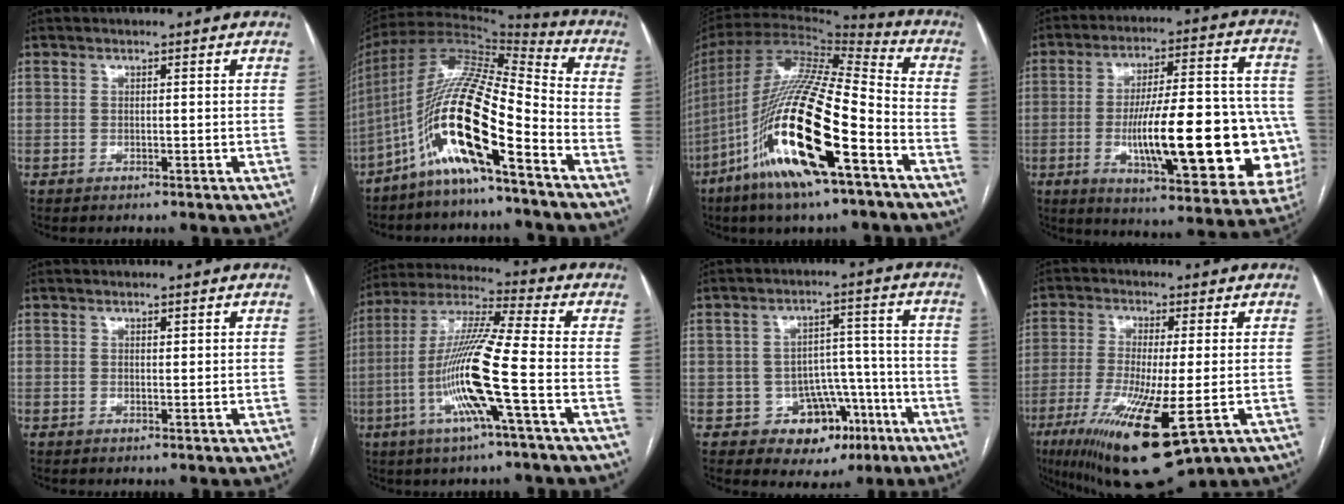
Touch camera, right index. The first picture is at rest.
{"total": 18.0, "force": [-9.0, 2.5, 15.4], "torque": [-0.308, 0.010, -0.165]}
{"total": 25.4, "force": [-10.8, 4.4, 22.5], "torque": [-0.464, -0.037, -0.193]}
{"total": 26.9, "force": [-5.2, 6.3, 25.6], "torque": [-0.311, 0.014, -0.056]}
{"total": 0.6, "force": [0.4, 0.3, 0.4], "torque": [-0.005, -0.002, 0.005]}
{"total": 14.6, "force": [-4.2, -0.6, 14.0], "torque": [-0.287, -0.004, -0.087]}
{"total": 8.5, "force": [-3.8, 7.0, 2.8], "torque": [-0.011, 0.038, -0.041]}
{"total": 15.7, "force": [-6.1, 2.3, 14.2], "torque": [-0.268, -0.049, -0.097]}